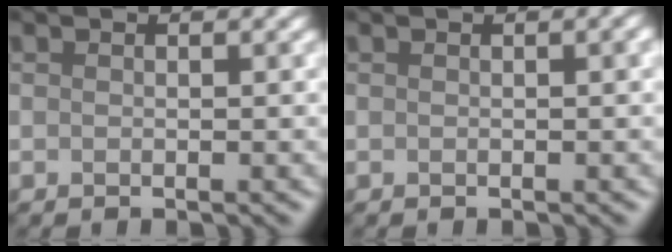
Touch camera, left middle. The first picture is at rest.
{"total": 1.0, "force": [-0.2, 0.4, 0.9], "torque": [-0.003, 0.005, -0.006]}